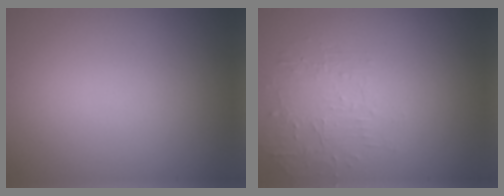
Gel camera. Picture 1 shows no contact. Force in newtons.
{"total": 1.8, "press": 0.7, "slide": 1.7}